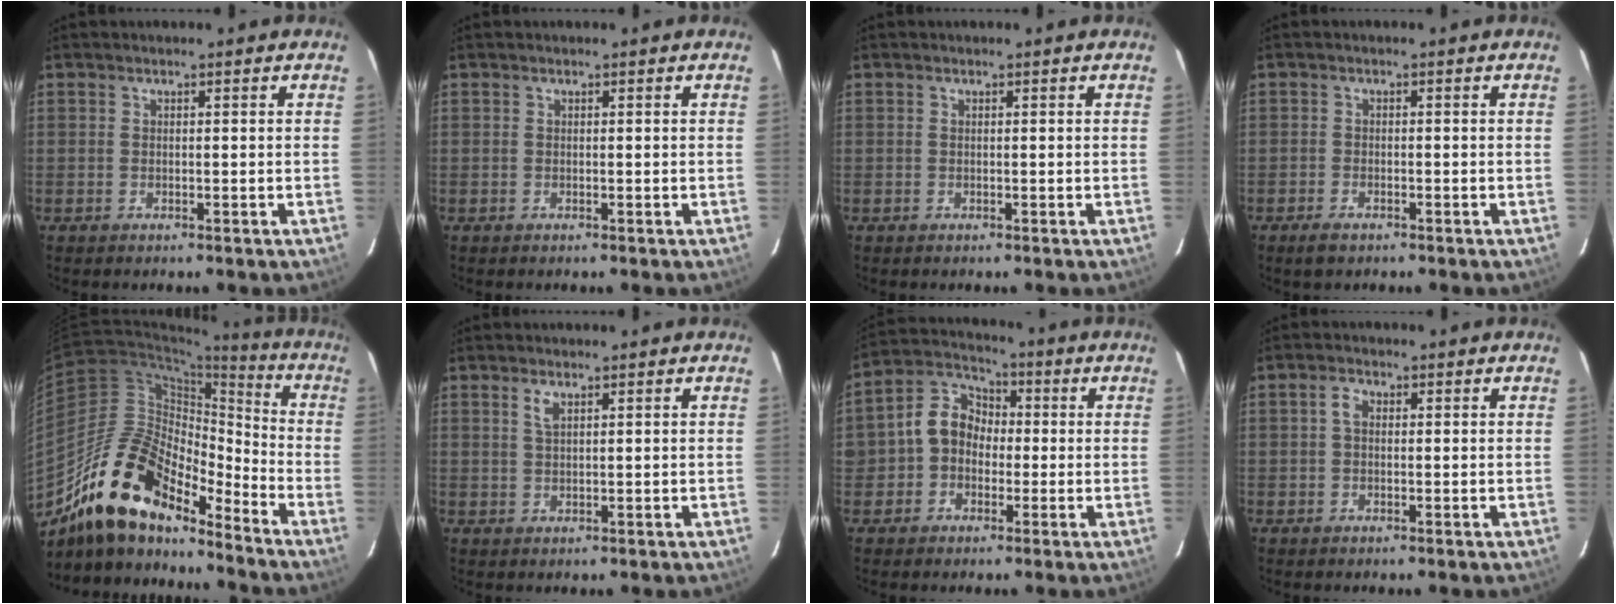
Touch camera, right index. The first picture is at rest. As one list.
[{"total": 0.0}, {"total": 0.0}, {"total": 2.4, "force": [-1.8, 1.1, 1.2], "torque": [-0.031, -0.005, -0.035]}, {"total": 19.0, "force": [-14.9, 6.6, 9.6], "torque": [-0.174, 0.003, -0.282]}, {"total": 1.8, "force": [1.0, 0.6, 1.3], "torque": [-0.026, 0.002, 0.018]}, {"total": 8.3, "force": [-1.2, 7.4, 3.6], "torque": [-0.076, 0.035, -0.024]}, {"total": 1.9, "force": [0.2, 1.3, 1.4], "torque": [-0.027, 0.008, 0.002]}]